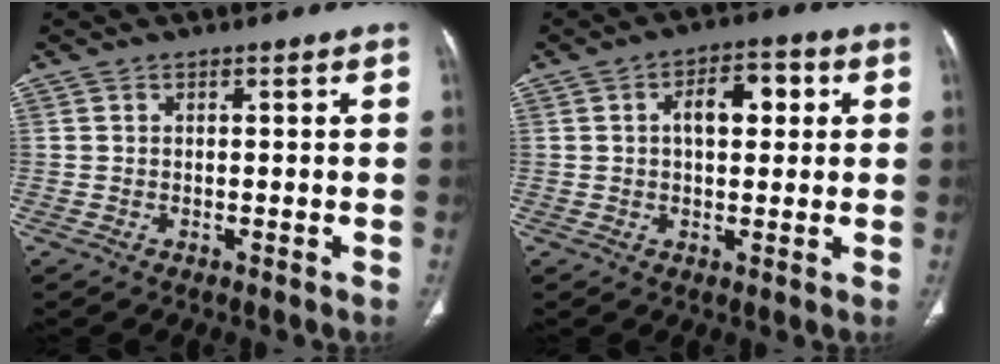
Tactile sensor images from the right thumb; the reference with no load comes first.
{"total": 7.5, "force": [1.6, 4.2, 6.0], "torque": [-0.076, 0.015, 0.021]}